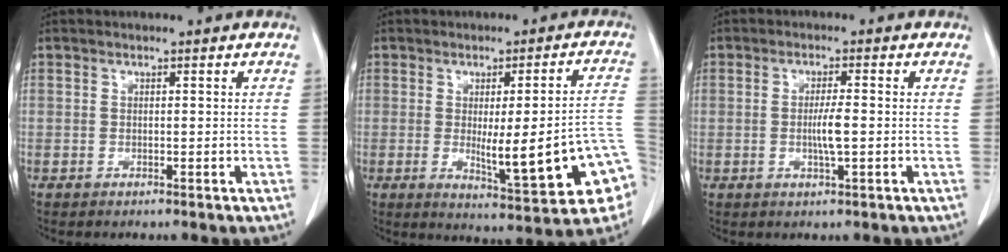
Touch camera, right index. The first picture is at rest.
{"total": 15.6, "force": [-3.7, 1.8, 15.1], "torque": [-0.150, 0.004, -0.033]}
{"total": 3.5, "force": [-0.5, 0.1, 3.5], "torque": [-0.068, -0.004, -0.009]}